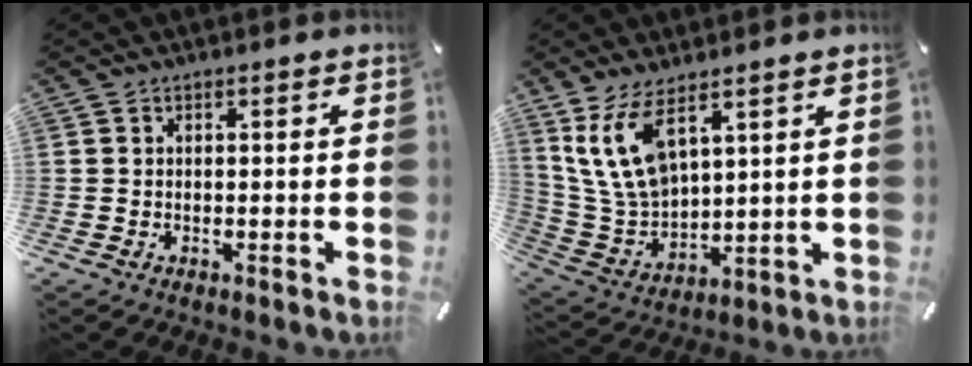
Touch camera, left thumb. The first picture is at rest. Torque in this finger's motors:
{"motor_torque": [1.04, 1.03, 1.38, -1.39, 0.38]}